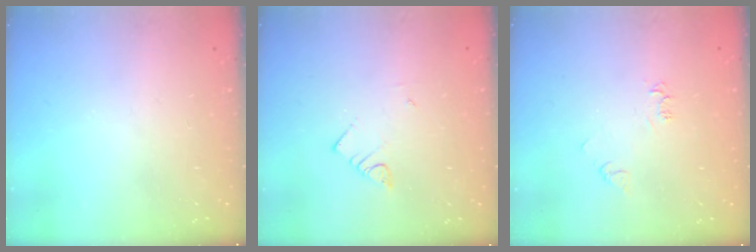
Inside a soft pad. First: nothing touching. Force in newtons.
{"total": 3.2, "press": 3.2, "slide": 0.3}
{"total": 4.3, "press": 4.3, "slide": 0.5}